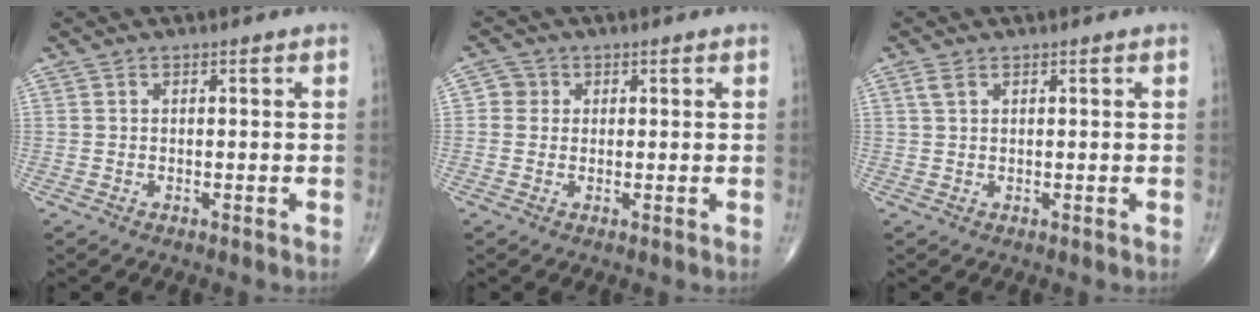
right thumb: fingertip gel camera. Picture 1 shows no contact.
{"total": 2.6, "force": [0.3, 2.5, 0.6], "torque": [0.008, 0.004, -0.001]}
{"total": 1.5, "force": [0.8, 0.8, 1.1], "torque": [-0.029, 0.010, 0.020]}